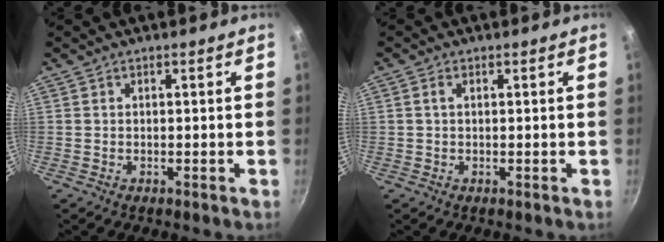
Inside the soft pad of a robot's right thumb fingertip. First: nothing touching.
{"total": 1.3, "force": [0.3, 0.7, 1.0], "torque": [-0.019, 0.005, 0.003]}